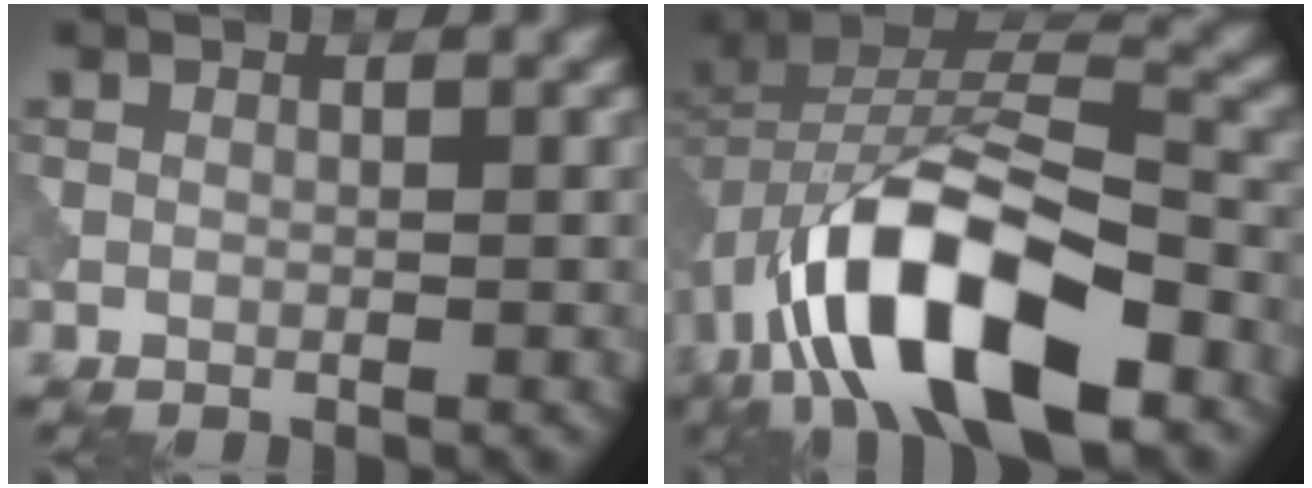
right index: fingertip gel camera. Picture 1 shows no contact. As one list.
[{"total": 13.9, "force": [-6.3, 6.3, 10.6], "torque": [-0.186, 0.005, -0.111]}]